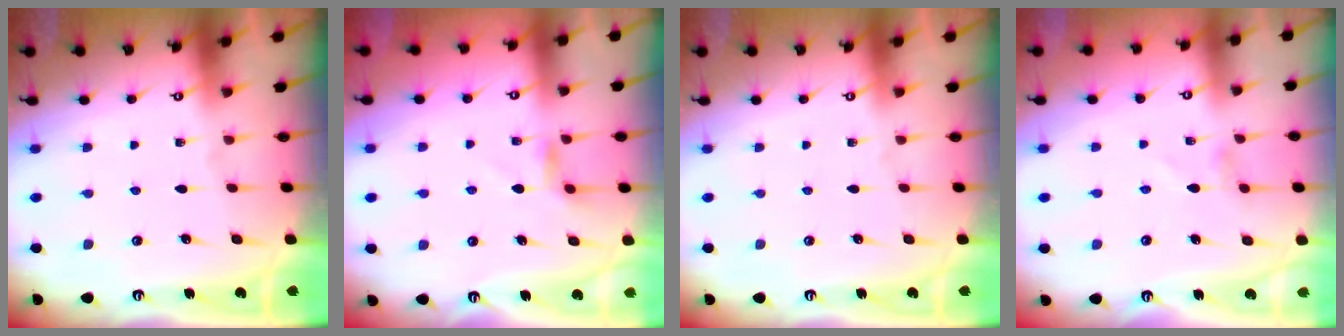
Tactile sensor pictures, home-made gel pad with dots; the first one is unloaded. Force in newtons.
{"total": 3.6, "press": 3.6, "slide": 0.5}
{"total": 0.0}
{"total": 0.0}